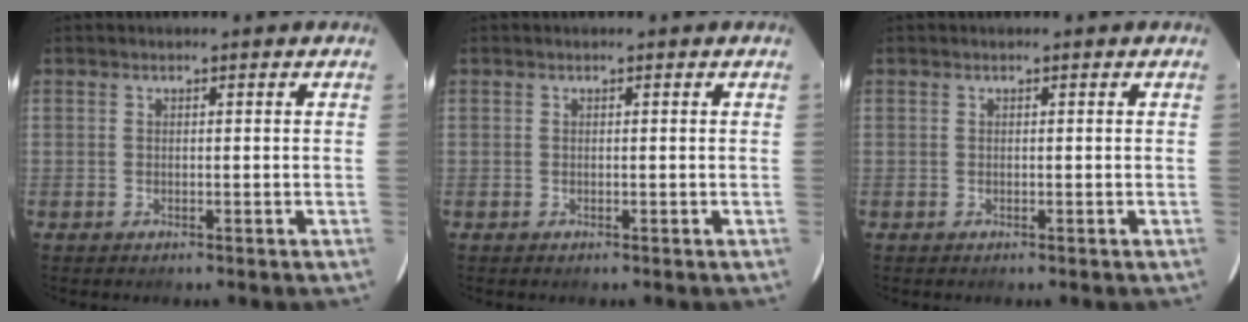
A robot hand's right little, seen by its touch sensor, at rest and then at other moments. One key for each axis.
{"total": 0.0}
{"total": 0.0}